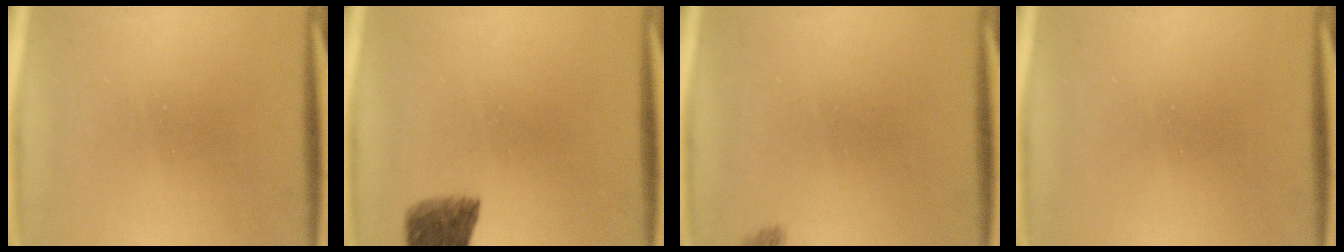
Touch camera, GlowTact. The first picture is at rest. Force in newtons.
{"total": 6.1}
{"total": 1.3}
{"total": 0.0}